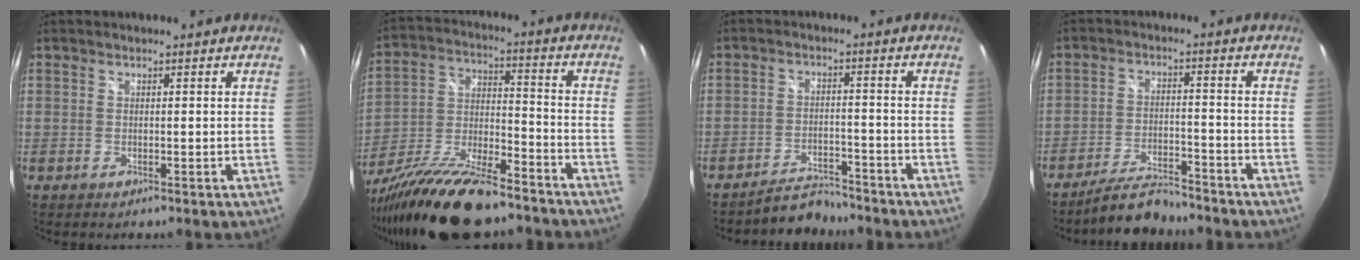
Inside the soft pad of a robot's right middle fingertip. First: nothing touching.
{"total": 20.1, "force": [-15.3, 5.0, 12.1], "torque": [-0.242, -0.030, -0.264]}
{"total": 5.8, "force": [-5.6, 1.1, 0.6], "torque": [-0.029, 0.009, -0.093]}
{"total": 7.7, "force": [-7.2, 1.2, 2.4], "torque": [-0.062, 0.005, -0.123]}